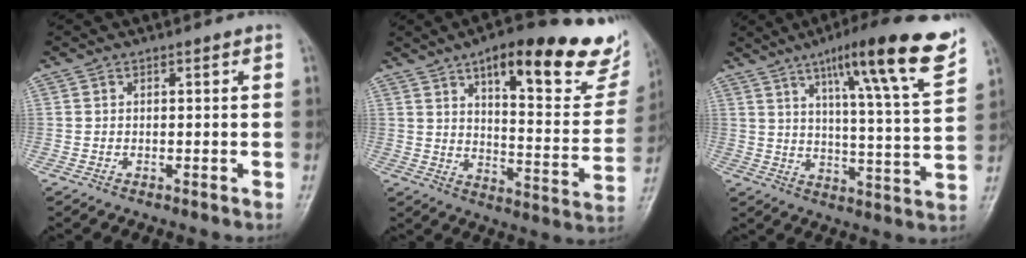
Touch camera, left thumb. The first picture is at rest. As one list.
[{"total": 25.3, "force": [15.5, 7.8, 18.4], "torque": [-0.208, -0.057, 0.213]}, {"total": 18.5, "force": [11.3, 1.8, 14.6], "torque": [-0.197, -0.051, 0.165]}]